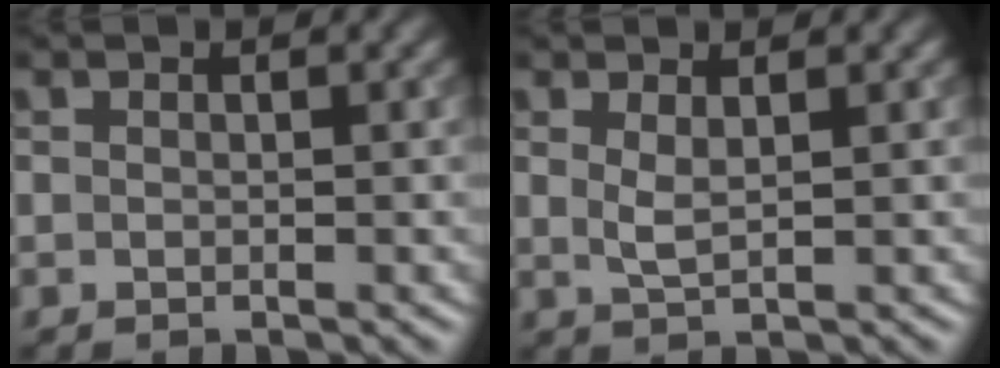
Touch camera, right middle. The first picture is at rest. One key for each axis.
{"total": 1.5, "fx": 0.6, "fy": 0.3, "fz": 1.3, "tx": -0.030, "ty": -0.003, "tz": 0.014}